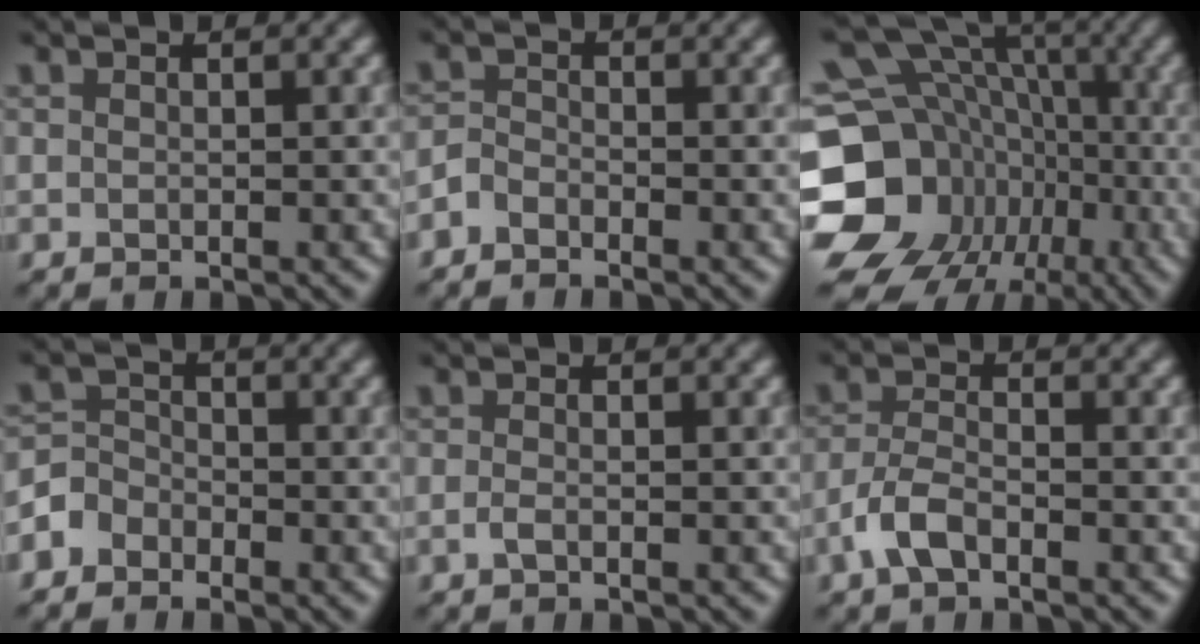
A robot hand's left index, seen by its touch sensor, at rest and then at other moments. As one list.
[{"total": 1.4, "force": [-1.2, 0.7, 0.4], "torque": [-0.006, 0.006, -0.032]}, {"total": 21.2, "force": [-5.0, 18.4, 9.2], "torque": [-0.185, -0.011, -0.099]}, {"total": 2.3, "force": [-1.6, 1.6, 0.2], "torque": [-0.002, 0.010, -0.042]}, {"total": 0.7, "force": [-0.3, 0.2, 0.6], "torque": [-0.016, 0.000, -0.008]}, {"total": 2.9, "force": [-1.7, 1.3, 2.0], "torque": [-0.044, 0.006, -0.042]}]